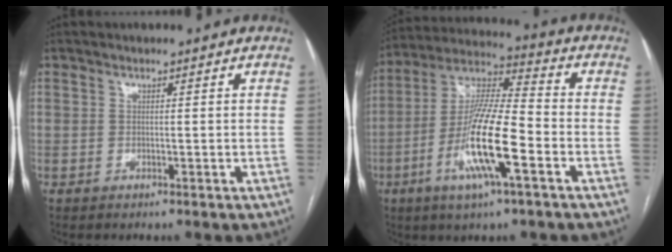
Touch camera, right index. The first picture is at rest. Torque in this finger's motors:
{"motor_torque": [0.75, -0.20, 0.51, 0.21]}